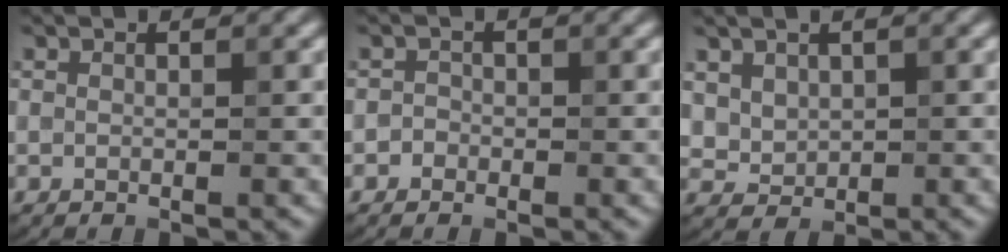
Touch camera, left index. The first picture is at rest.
{"total": 0.8, "force": [-0.4, 0.7, 0.1], "torque": [0.019, 0.005, -0.014]}
{"total": 2.1, "force": [1.1, 1.5, 0.9], "torque": [-0.028, -0.008, 0.042]}